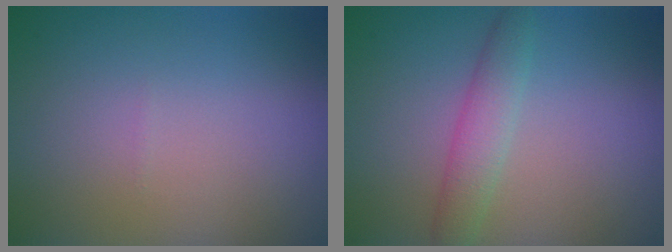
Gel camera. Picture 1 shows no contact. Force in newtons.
{"total": 2.6, "press": 2.6, "slide": 0.1}